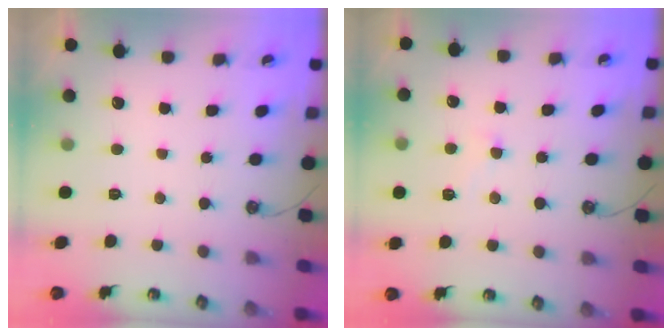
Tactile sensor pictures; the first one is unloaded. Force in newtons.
{"total": 4.1, "press": 4.1, "slide": 0.5}